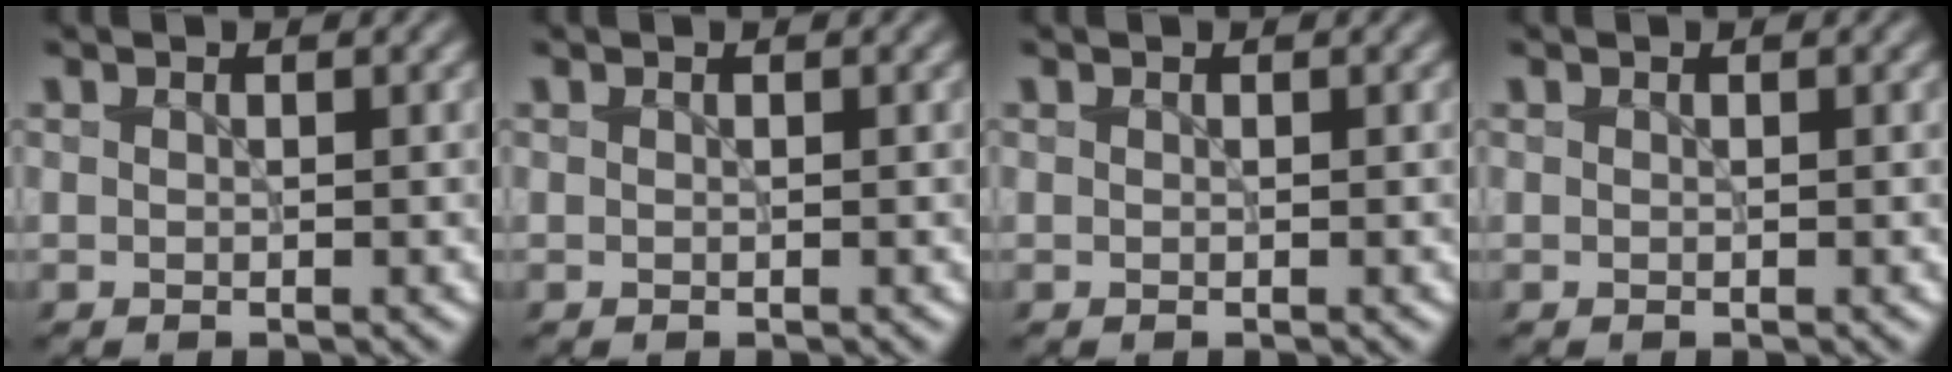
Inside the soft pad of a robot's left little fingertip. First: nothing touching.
{"total": 0.0}
{"total": 0.0}
{"total": 0.0}